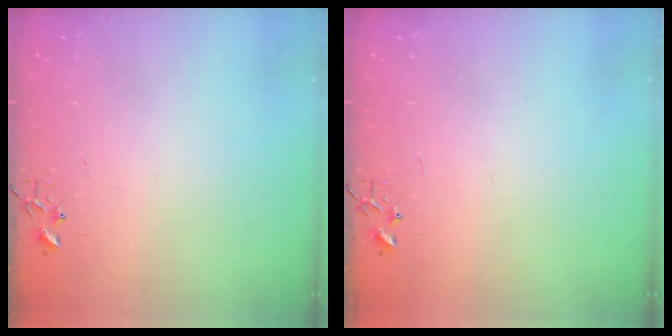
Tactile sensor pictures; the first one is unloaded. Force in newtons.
{"total": 0.0}